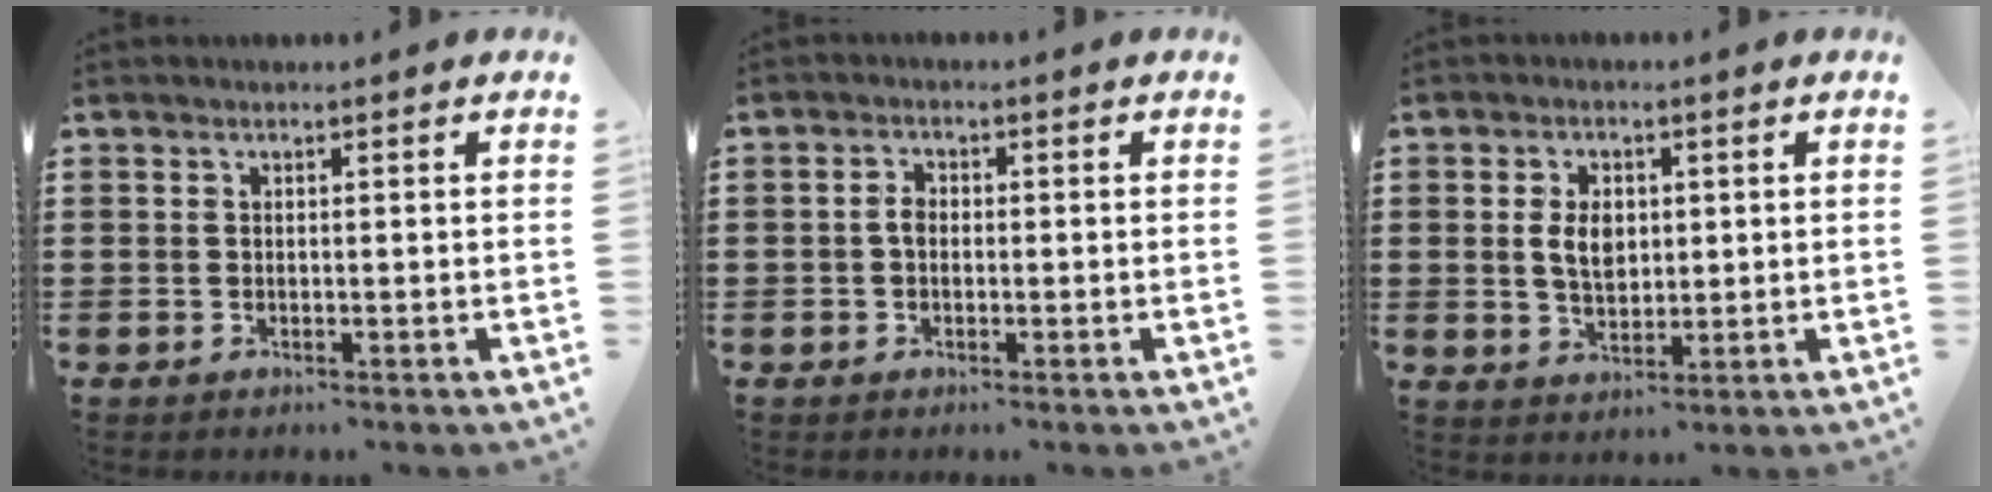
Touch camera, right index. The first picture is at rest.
{"total": 2.0, "force": [-0.3, 1.3, 1.5], "torque": [-0.036, 0.002, -0.010]}
{"total": 5.1, "force": [0.7, 3.2, 3.9], "torque": [-0.082, 0.006, 0.007]}